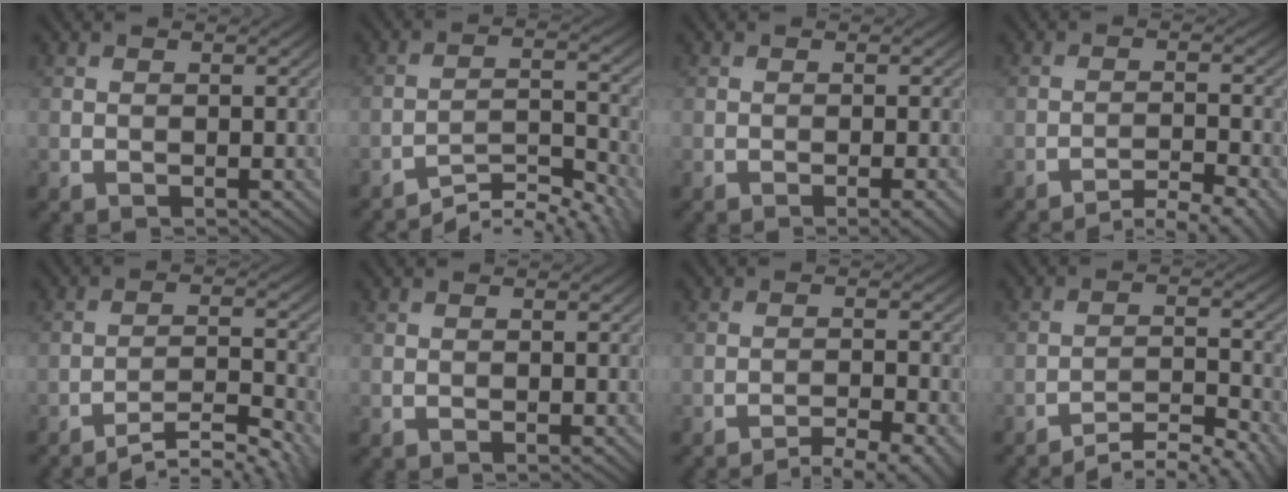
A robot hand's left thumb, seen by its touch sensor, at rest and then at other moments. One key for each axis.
{"total": 5.6, "fx": -5.1, "fy": 0.4, "fz": 2.3, "tx": -0.037, "ty": 0.003, "tz": -0.084}
{"total": 1.6, "fx": -0.8, "fy": 0.1, "fz": 1.3, "tx": -0.022, "ty": 0.003, "tz": -0.018}
{"total": 3.7, "fx": -3.2, "fy": -0.1, "fz": 1.8, "tx": -0.027, "ty": 0.008, "tz": -0.049}
{"total": 5.0, "fx": -4.3, "fy": 0.0, "fz": 2.6, "tx": -0.043, "ty": 0.004, "tz": -0.066}
{"total": 0.0}
{"total": 4.0, "fx": -3.4, "fy": 0.1, "fz": 2.2, "tx": -0.032, "ty": 0.008, "tz": -0.052}
{"total": 4.8, "fx": -4.3, "fy": 0.1, "fz": 2.0, "tx": -0.033, "ty": 0.007, "tz": -0.066}